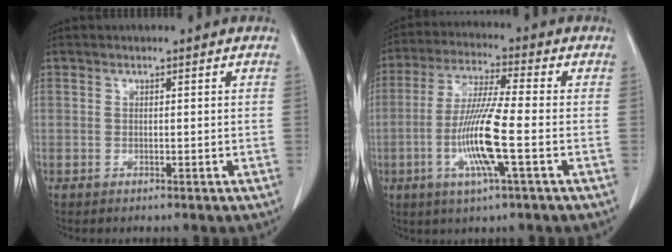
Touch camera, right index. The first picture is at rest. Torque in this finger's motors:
{"motor_torque": [1.70, -0.42, 0.52, 0.12]}